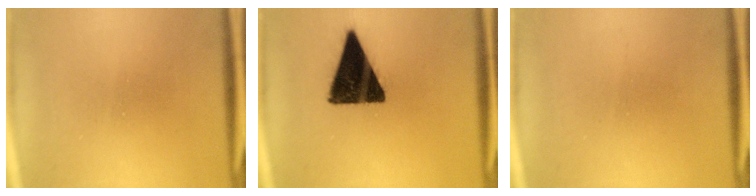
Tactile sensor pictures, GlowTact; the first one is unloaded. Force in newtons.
{"total": 16.1}
{"total": 1.4}